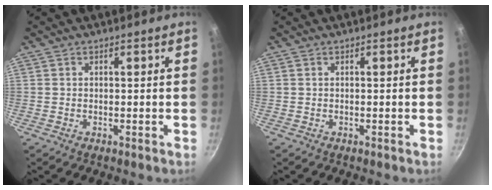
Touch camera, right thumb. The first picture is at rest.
{"total": 0.0}